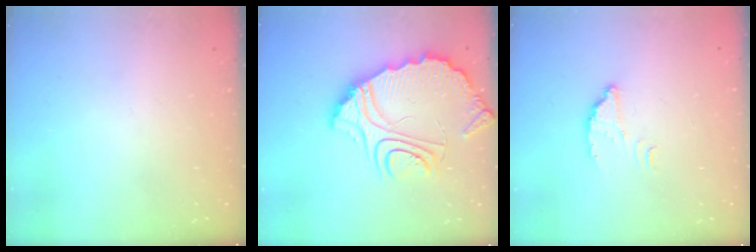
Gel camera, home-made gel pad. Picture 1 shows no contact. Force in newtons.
{"total": 12.5, "press": 12.5, "slide": 1.2}
{"total": 2.4, "press": 2.4, "slide": 0.2}